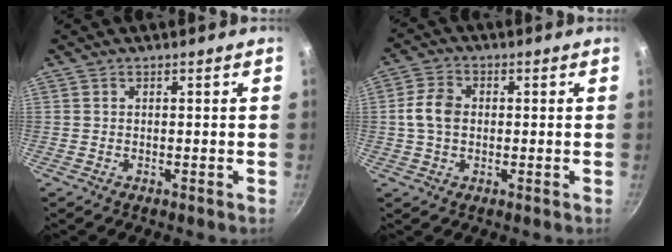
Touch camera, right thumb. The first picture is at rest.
{"total": 6.1, "force": [0.1, 4.5, 4.1], "torque": [-0.071, 0.013, -0.006]}